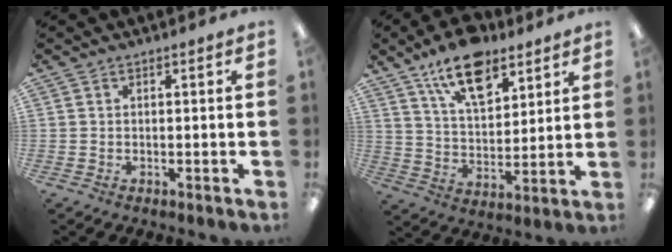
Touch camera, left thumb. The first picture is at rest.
{"total": 14.3, "force": [9.8, 6.9, 7.8], "torque": [-0.127, -0.045, 0.174]}